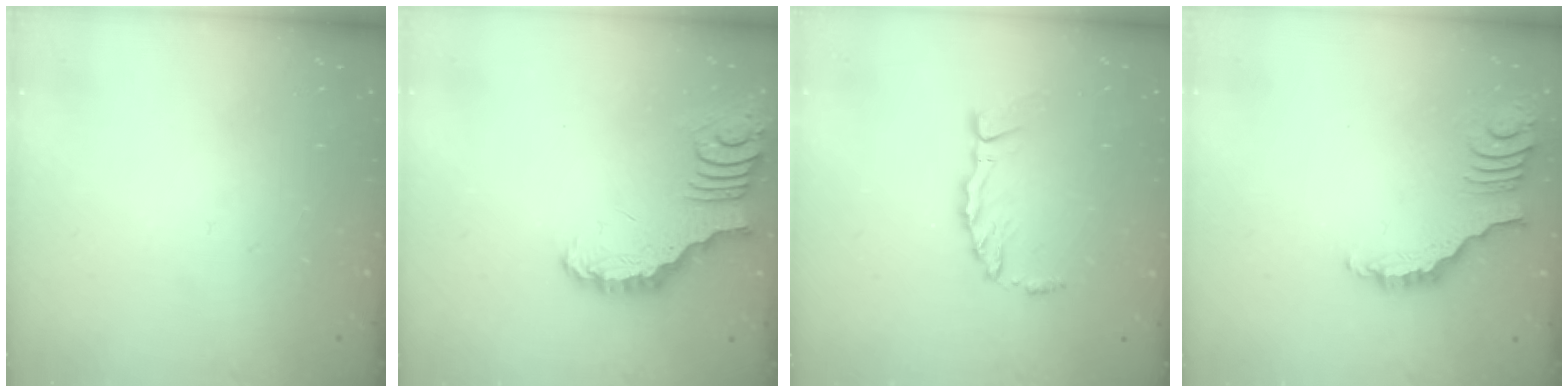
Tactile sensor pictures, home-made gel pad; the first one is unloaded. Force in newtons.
{"total": 3.3, "press": 3.3, "slide": 0.4}
{"total": 5.5, "press": 5.5, "slide": 0.9}
{"total": 3.9, "press": 3.8, "slide": 0.7}